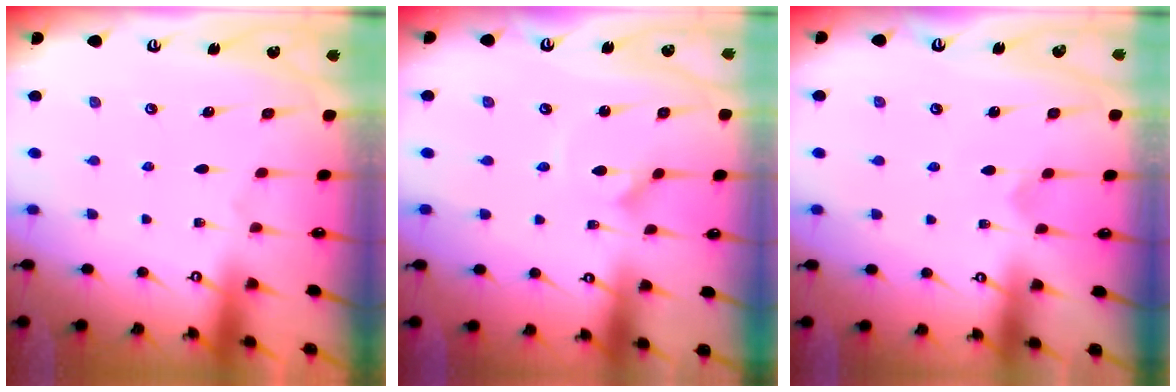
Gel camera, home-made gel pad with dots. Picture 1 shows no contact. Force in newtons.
{"total": 1.1, "press": 1.1, "slide": 0.2}
{"total": 2.4, "press": 2.4, "slide": 0.3}